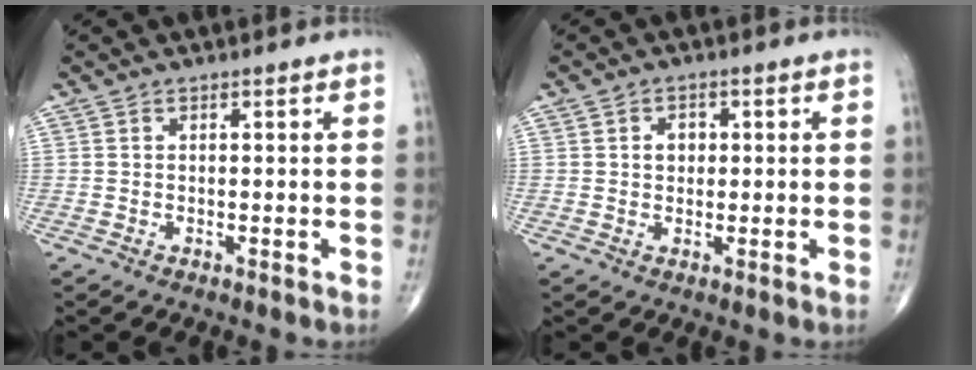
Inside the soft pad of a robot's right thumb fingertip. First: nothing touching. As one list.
[{"total": 2.7, "force": [0.4, 2.1, 1.5], "torque": [-0.011, 0.003, 0.005]}]